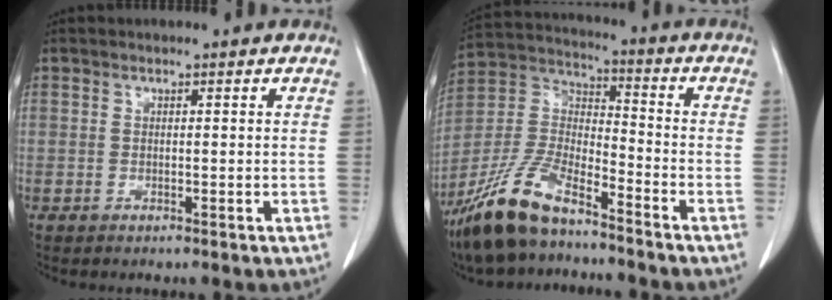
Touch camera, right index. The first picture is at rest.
{"total": 14.1, "force": [-10.6, 3.6, 8.4], "torque": [-0.182, -0.004, -0.202]}